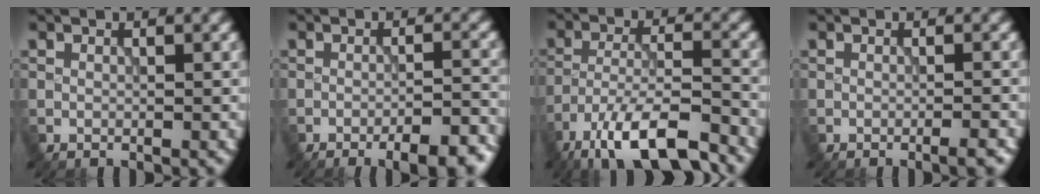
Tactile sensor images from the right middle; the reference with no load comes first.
{"total": 7.4, "force": [-5.3, 2.1, 4.7], "torque": [-0.054, 0.004, -0.057]}
{"total": 11.1, "force": [-8.0, 3.2, 7.0], "torque": [-0.118, -0.004, -0.141]}
{"total": 1.7, "force": [-1.1, 0.2, 1.3], "torque": [-0.012, 0.001, -0.017]}